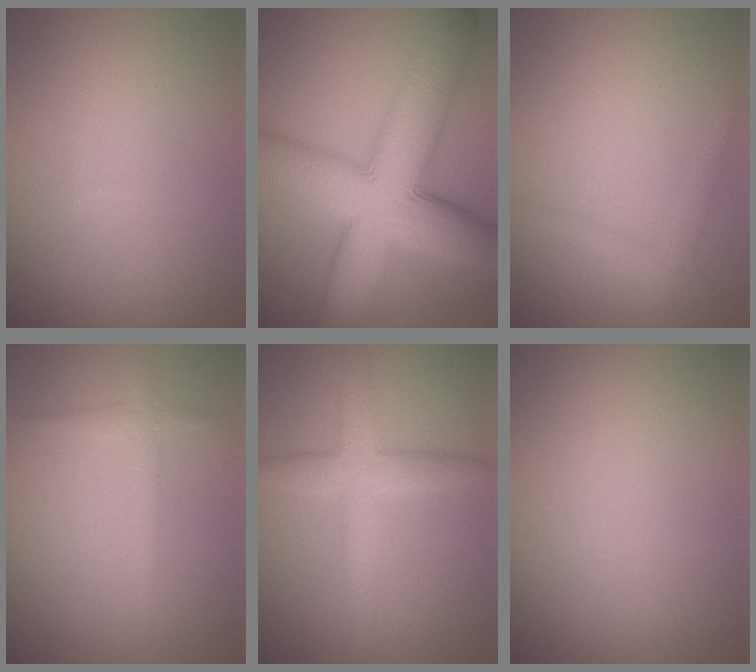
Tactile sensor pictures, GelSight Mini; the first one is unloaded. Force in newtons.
{"total": 12.8, "press": 12.8, "slide": 0.4}
{"total": 1.6, "press": 1.6, "slide": 0.1}
{"total": 1.4, "press": 1.4, "slide": 0.1}
{"total": 4.0, "press": 4.0, "slide": 0.1}
{"total": 0.0}